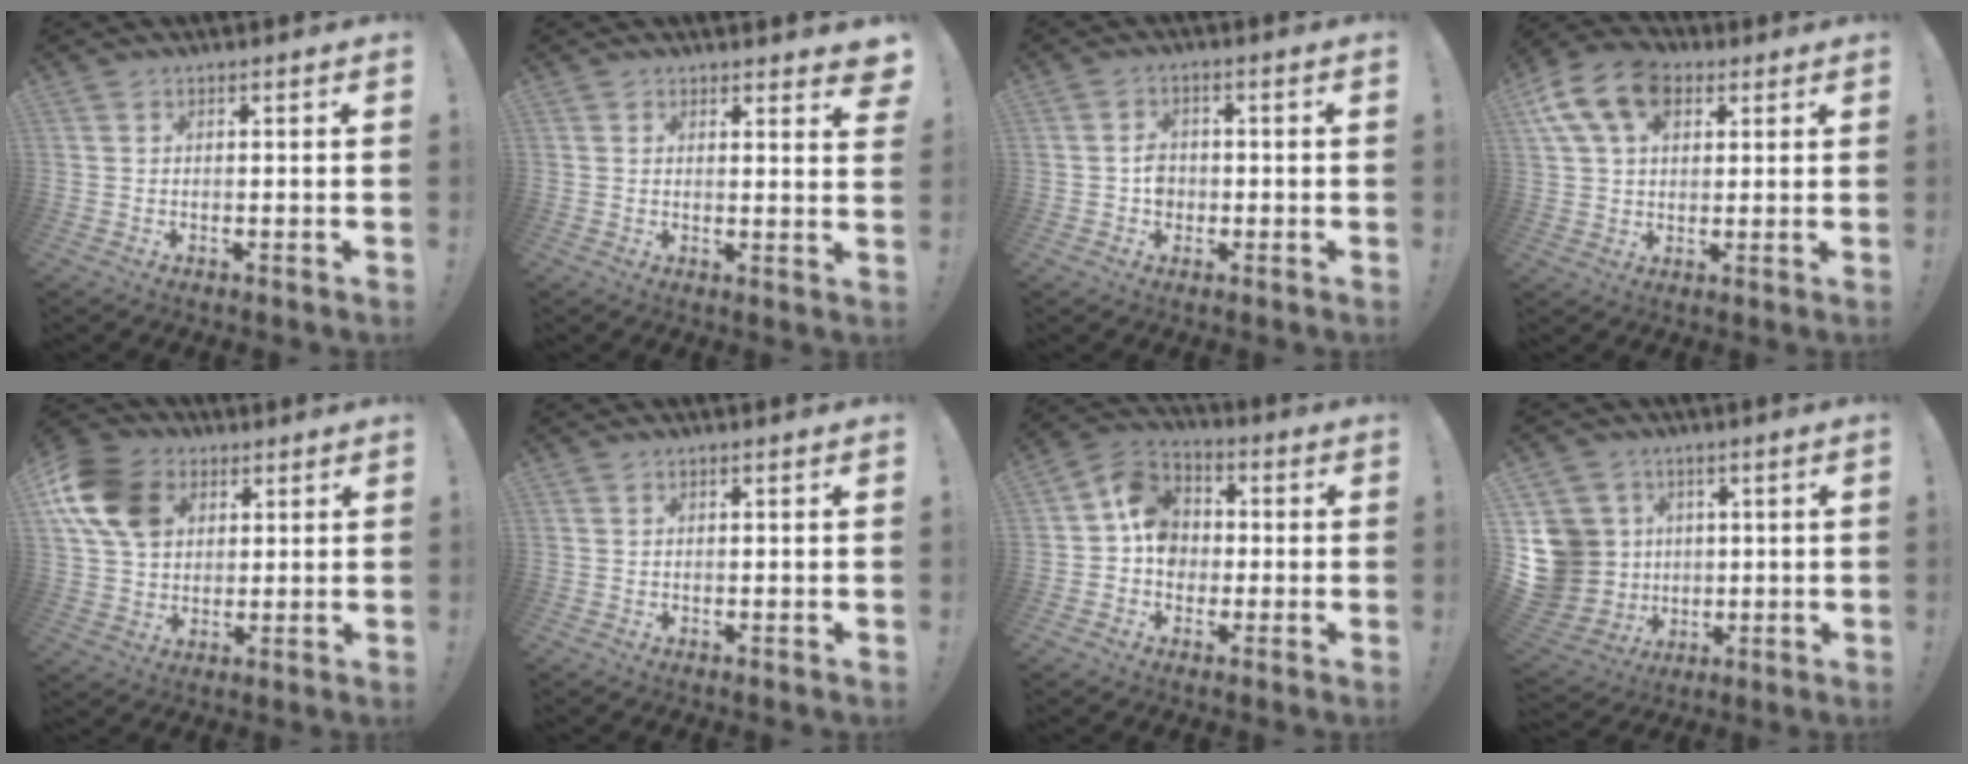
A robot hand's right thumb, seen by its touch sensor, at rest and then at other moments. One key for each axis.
{"total": 2.6, "fx": 2.3, "fy": 0.8, "fz": 0.8, "tx": 0.001, "ty": -0.018, "tz": 0.040}
{"total": 5.2, "fx": -0.6, "fy": 4.2, "fz": 3.0, "tx": -0.043, "ty": 0.007, "tz": -0.009}
{"total": 14.2, "fx": 5.9, "fy": 9.5, "fz": 8.7, "tx": -0.153, "ty": -0.011, "tz": 0.114}
{"total": 16.0, "fx": 5.6, "fy": 12.3, "fz": 8.5, "tx": -0.152, "ty": -0.013, "tz": 0.114}
{"total": 0.0}
{"total": 11.5, "fx": 0.0, "fy": 10.1, "fz": 5.6, "tx": -0.080, "ty": 0.021, "tz": 0.007}
{"total": 14.0, "fx": 1.2, "fy": 13.1, "fz": 4.6, "tx": -0.108, "ty": 0.000, "tz": 0.048}